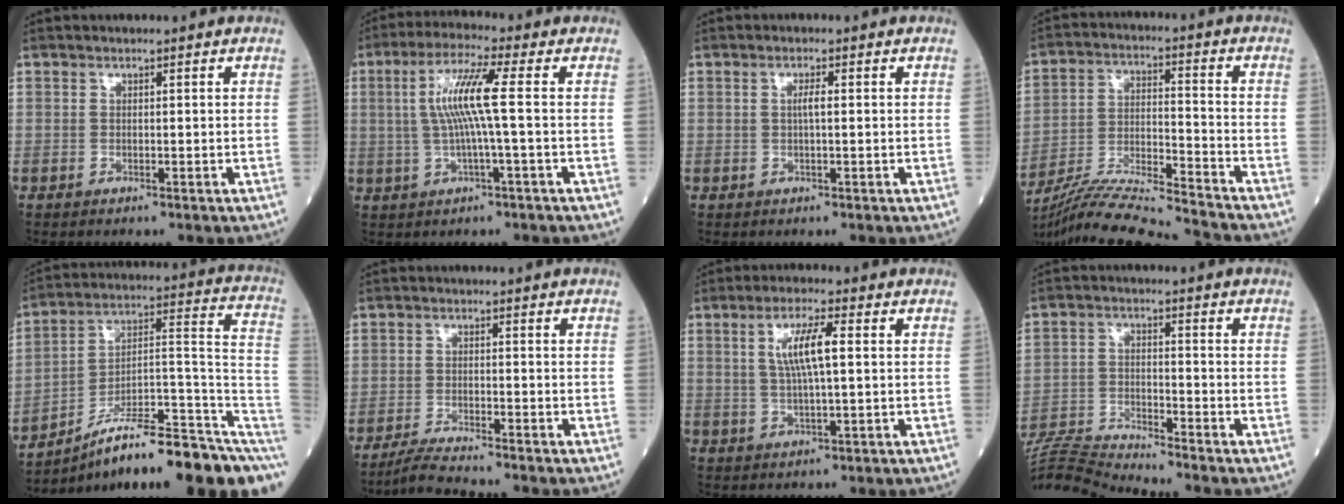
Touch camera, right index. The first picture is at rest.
{"total": 8.1, "force": [0.6, -0.3, 8.1], "torque": [-0.165, 0.014, 0.010]}
{"total": 1.5, "force": [0.1, 0.1, 1.5], "torque": [-0.029, 0.003, 0.000]}
{"total": 17.6, "force": [-16.6, -1.3, 5.9], "torque": [-0.119, -0.014, -0.285]}
{"total": 21.1, "force": [-13.4, 4.2, 15.7], "torque": [-0.145, 0.059, -0.201]}
{"total": 4.7, "force": [-4.4, -0.9, 1.5], "torque": [-0.032, -0.020, -0.083]}
{"total": 6.5, "force": [1.4, 0.8, 6.4], "torque": [-0.123, 0.007, 0.027]}
{"total": 9.4, "force": [-9.1, -2.3, 0.6], "torque": [-0.015, -0.002, -0.175]}